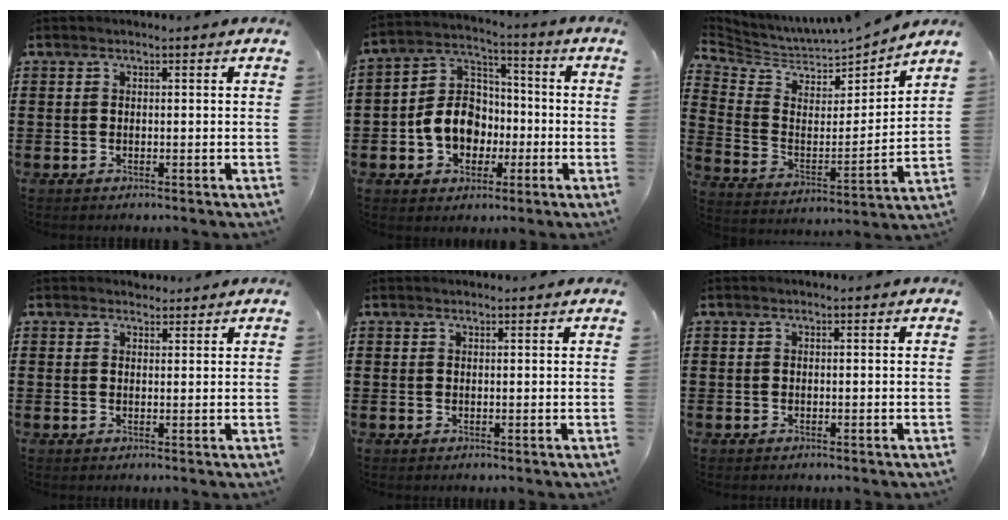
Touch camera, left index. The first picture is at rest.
{"total": 8.9, "force": [-2.4, 7.3, 4.4], "torque": [-0.125, 0.018, -0.049]}
{"total": 4.2, "force": [3.9, 1.5, 0.3], "torque": [-0.037, -0.042, 0.061]}
{"total": 1.9, "force": [1.7, 0.7, 0.0], "torque": [0.003, 0.001, 0.033]}
{"total": 0.7, "force": [0.6, 0.1, 0.1], "torque": [-0.003, 0.001, 0.013]}
{"total": 0.0}